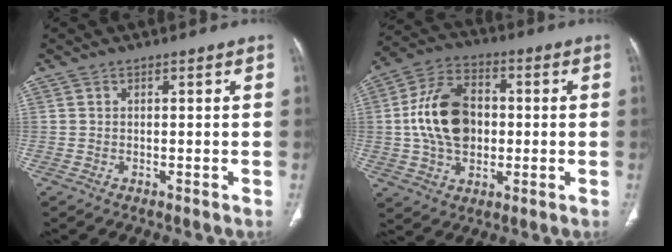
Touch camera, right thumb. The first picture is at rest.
{"total": 14.9, "force": [0.1, 10.4, 10.7], "torque": [-0.178, 0.021, 0.001]}